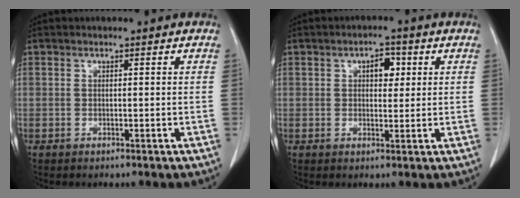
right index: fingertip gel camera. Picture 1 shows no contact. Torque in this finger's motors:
{"motor_torque": [0.18, -0.02, 0.03, 0.02]}